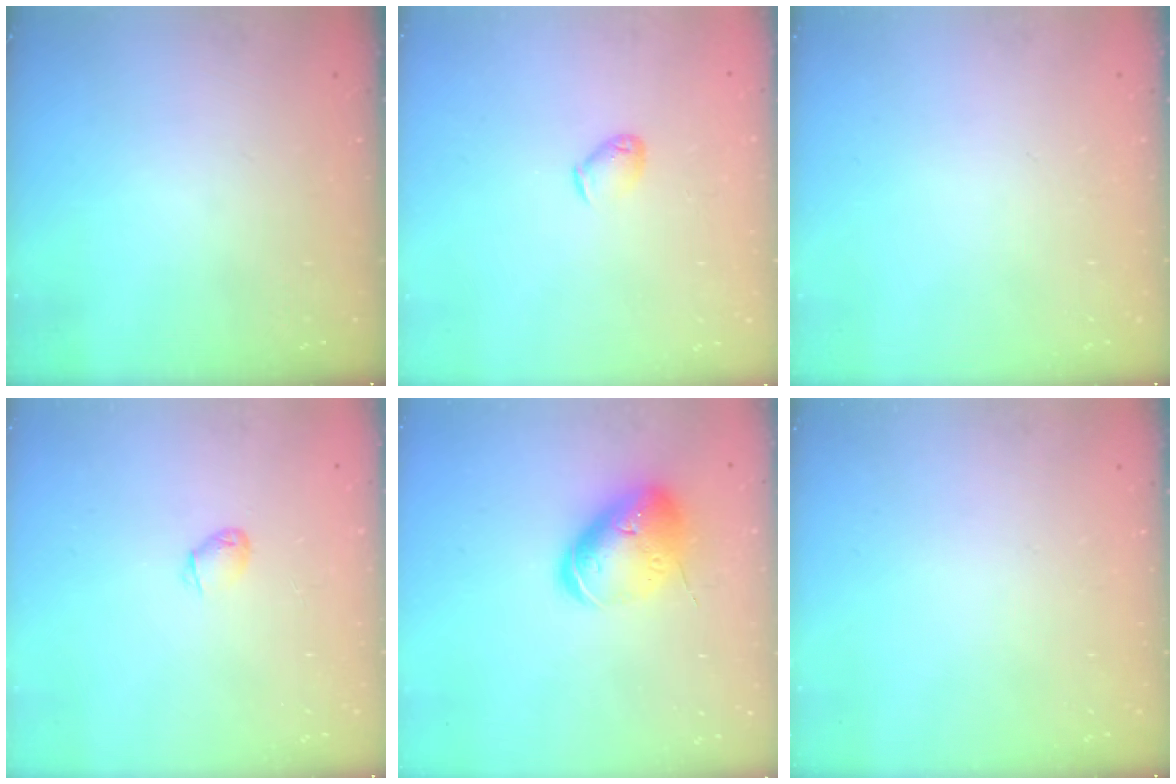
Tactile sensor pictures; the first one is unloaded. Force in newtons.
{"total": 3.9, "press": 3.9, "slide": 0.7}
{"total": 0.0}
{"total": 2.3, "press": 2.3, "slide": 0.5}
{"total": 14.6, "press": 14.5, "slide": 2.3}
{"total": 0.0}